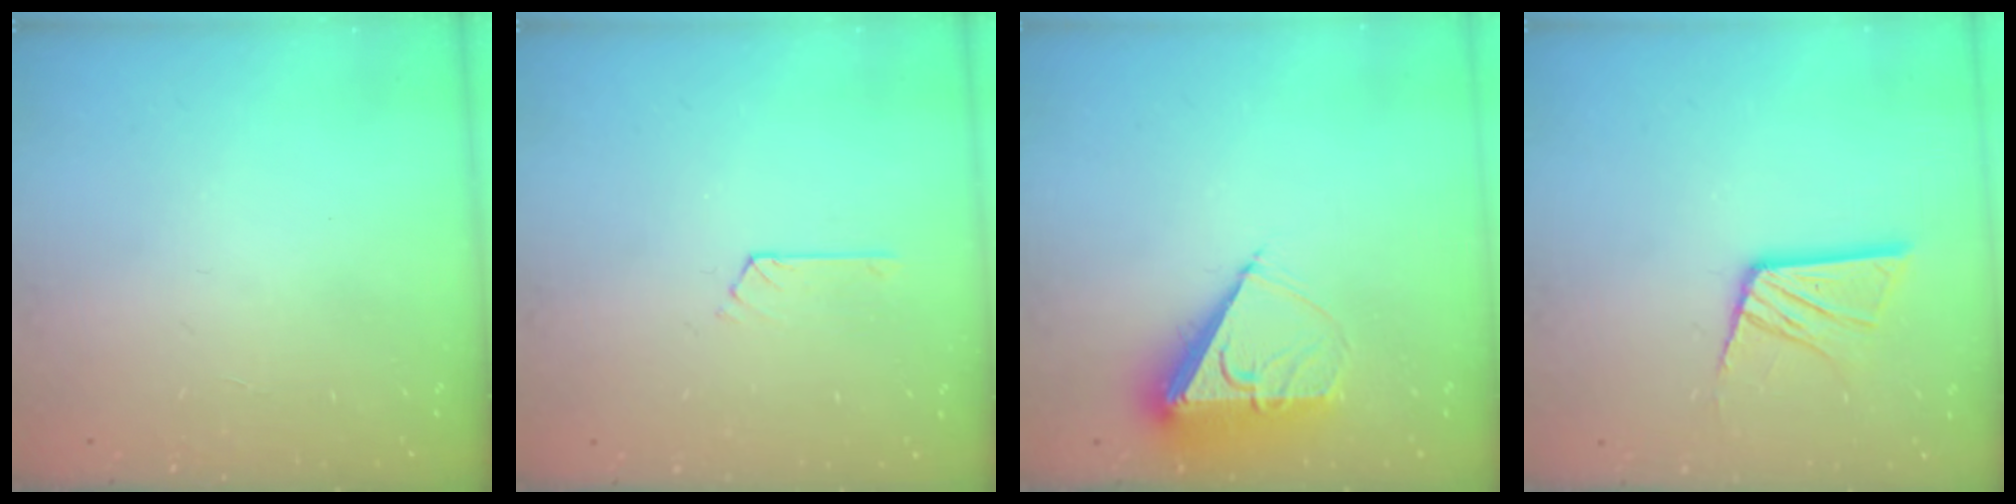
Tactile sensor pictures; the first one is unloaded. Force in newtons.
{"total": 2.1, "press": 2.0, "slide": 0.3}
{"total": 7.1, "press": 7.0, "slide": 0.8}
{"total": 12.3, "press": 12.3, "slide": 1.4}